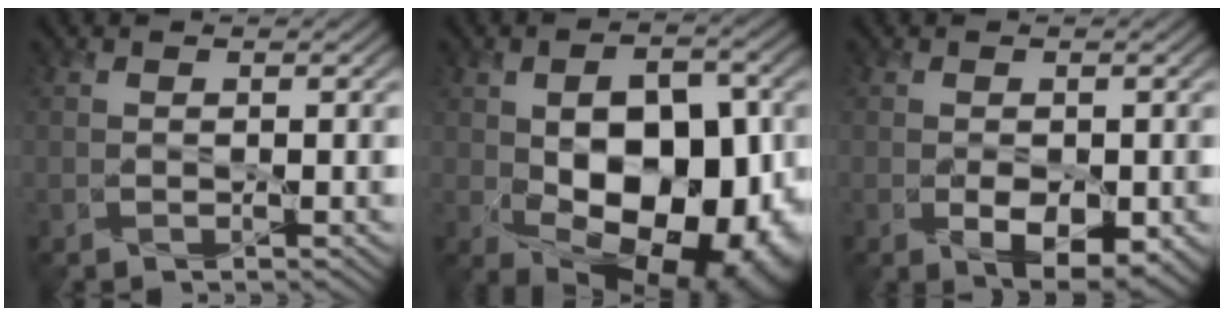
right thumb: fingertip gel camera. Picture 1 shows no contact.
{"total": 17.1, "force": [-2.6, 10.8, 13.0], "torque": [-0.149, -0.023, -0.014]}
{"total": 4.0, "force": [-1.3, 2.2, 3.1], "torque": [-0.061, -0.024, -0.007]}